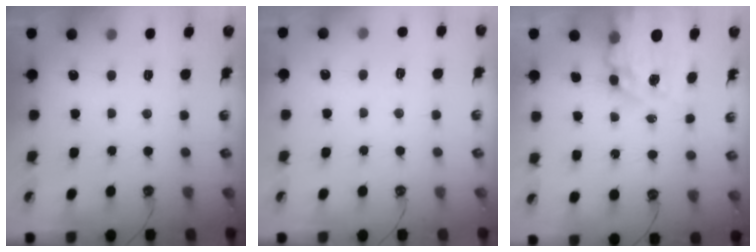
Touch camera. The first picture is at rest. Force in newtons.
{"total": 3.9, "press": 3.9, "slide": 0.5}
{"total": 13.7, "press": 13.7, "slide": 1.1}